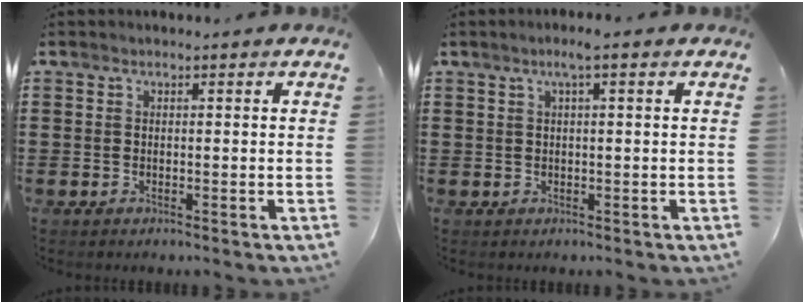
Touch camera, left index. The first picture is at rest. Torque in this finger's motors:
{"motor_torque": [0.96, -1.01, 0.42, 0.04]}